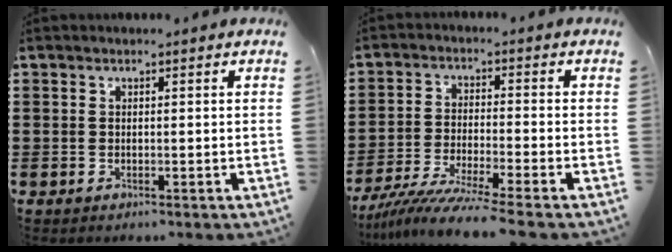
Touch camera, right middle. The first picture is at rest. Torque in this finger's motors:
{"motor_torque": [1.93, -0.17, 0.60, 0.21]}